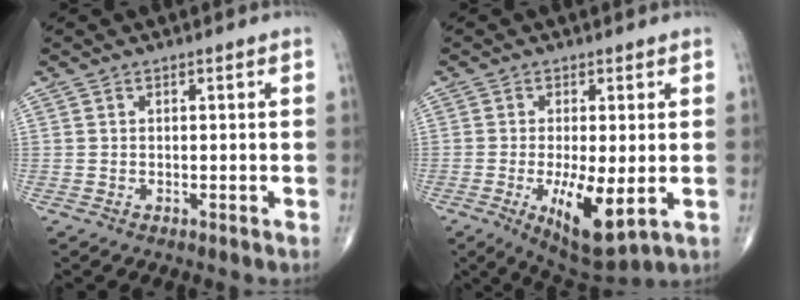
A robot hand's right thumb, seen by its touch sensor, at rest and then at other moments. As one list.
[{"total": 10.0, "force": [-2.2, 3.2, 9.2], "torque": [-0.156, -0.026, -0.028]}]